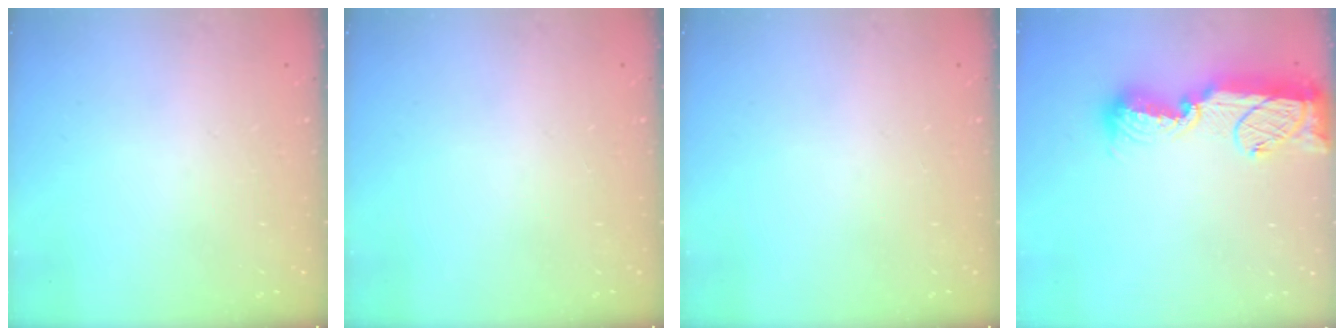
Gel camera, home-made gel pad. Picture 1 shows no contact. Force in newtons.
{"total": 0.0}
{"total": 0.0}
{"total": 16.5, "press": 16.4, "slide": 1.6}